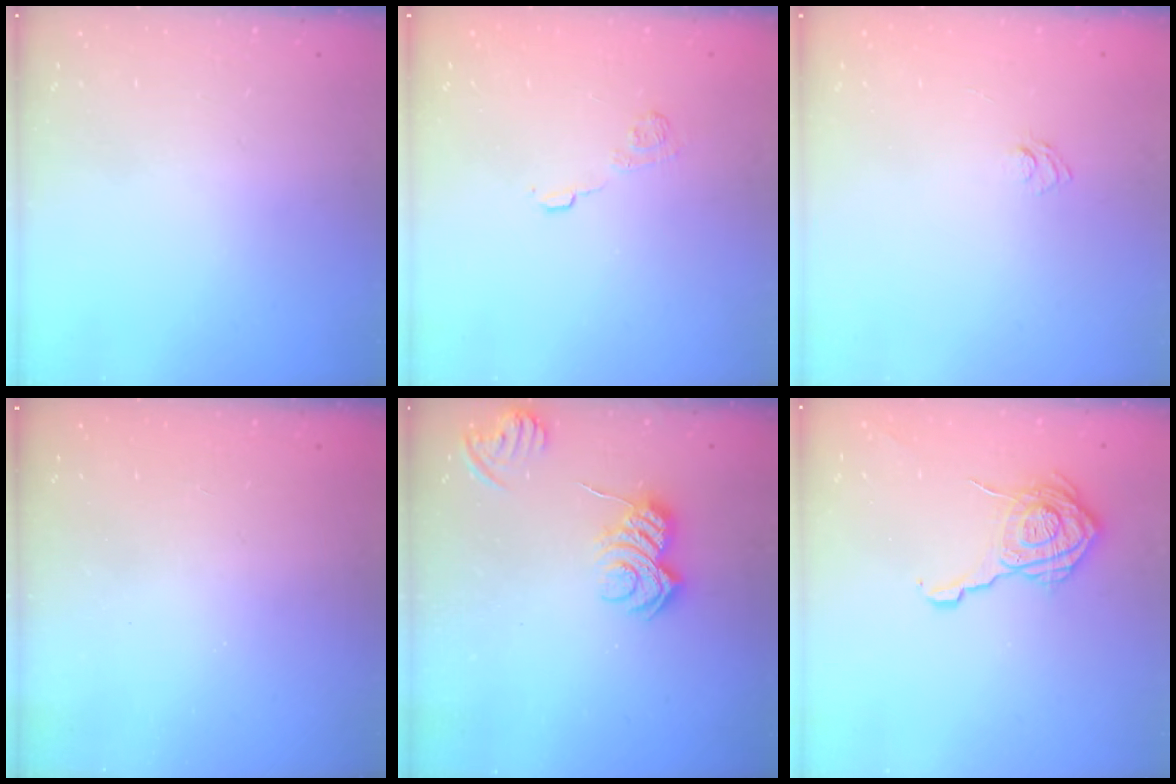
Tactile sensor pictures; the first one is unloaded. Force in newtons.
{"total": 7.6, "press": 7.5, "slide": 1.0}
{"total": 3.7, "press": 3.5, "slide": 1.3}
{"total": 2.5, "press": 2.4, "slide": 0.8}
{"total": 7.8, "press": 7.7, "slide": 0.9}
{"total": 18.1, "press": 18.1, "slide": 0.8}